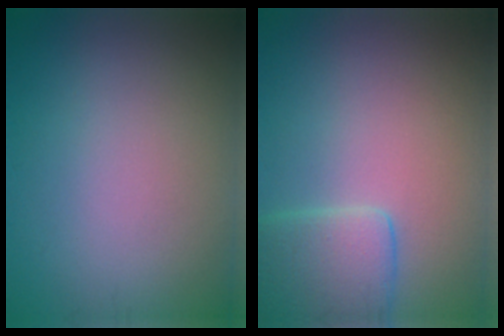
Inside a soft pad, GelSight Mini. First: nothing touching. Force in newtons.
{"total": 3.6, "press": 3.6, "slide": 0.4}